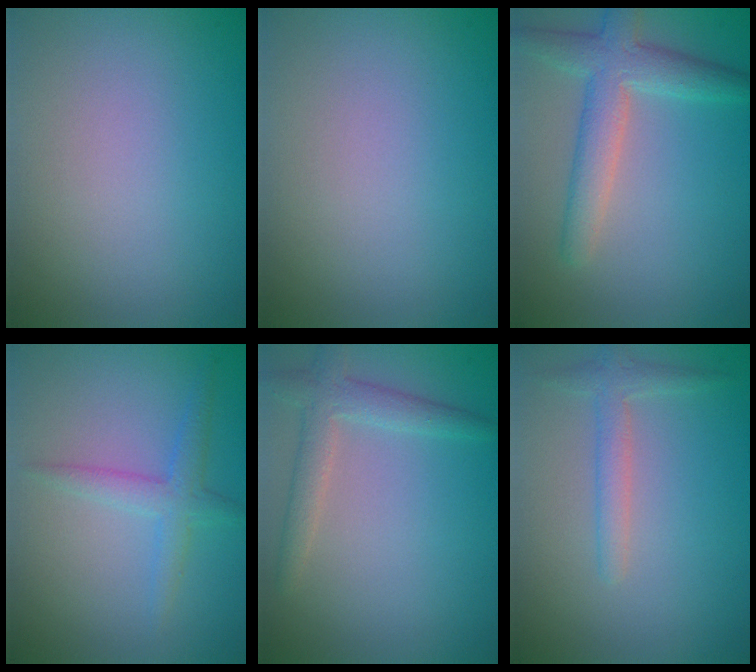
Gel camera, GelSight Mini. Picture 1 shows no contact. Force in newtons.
{"total": 0.0}
{"total": 4.4, "press": 4.4, "slide": 0.3}
{"total": 2.2, "press": 2.2, "slide": 0.1}
{"total": 2.7, "press": 2.7, "slide": 0.1}
{"total": 1.9, "press": 1.9, "slide": 0.0}